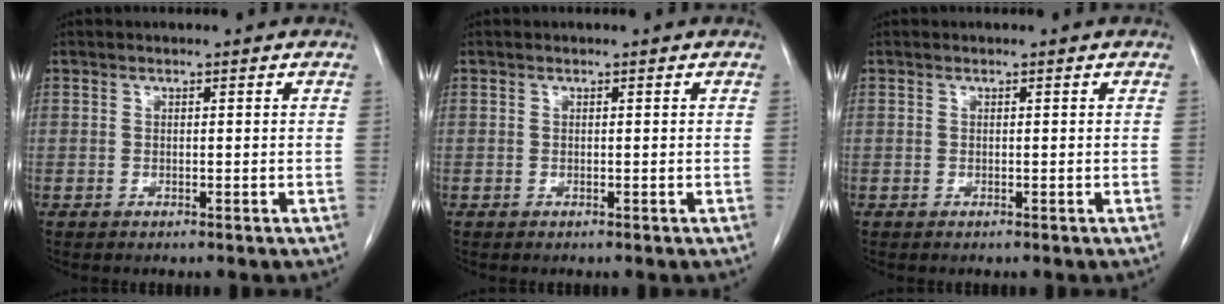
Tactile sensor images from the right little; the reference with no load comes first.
{"total": 0.0}
{"total": 0.0}